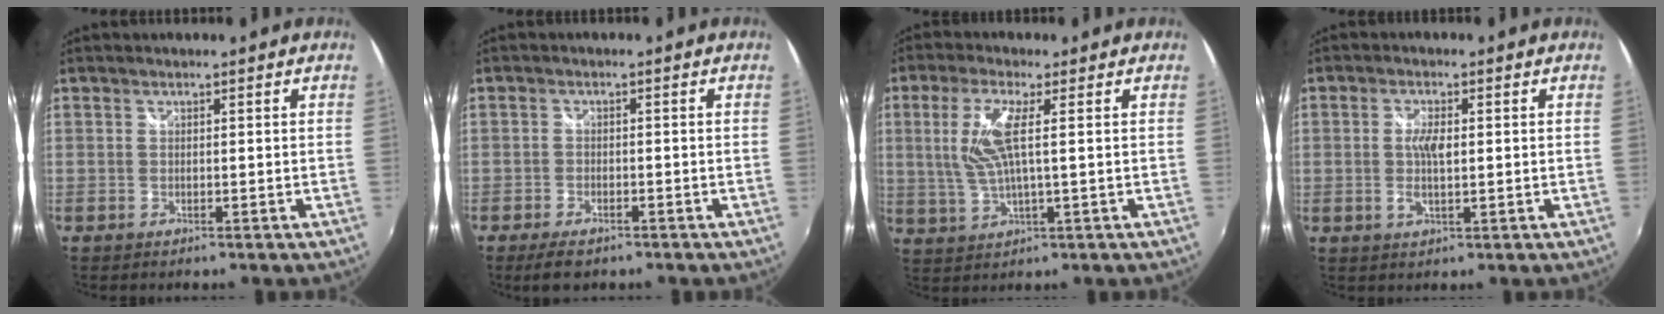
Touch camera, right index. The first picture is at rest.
{"total": 4.5, "force": [-3.3, 1.8, 2.5], "torque": [-0.064, -0.014, -0.056]}
{"total": 7.9, "force": [1.2, 1.4, 7.7], "torque": [-0.163, 0.002, 0.031]}
{"total": 4.0, "force": [0.1, 1.6, 3.7], "torque": [-0.068, -0.003, 0.000]}